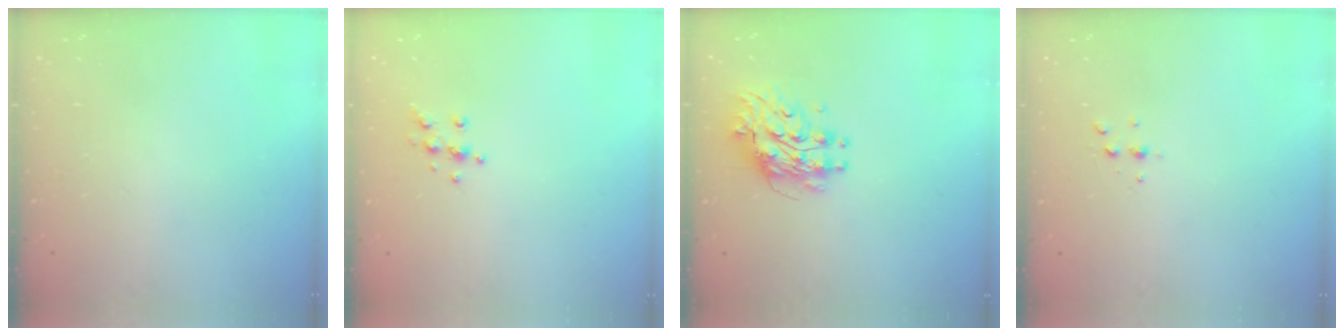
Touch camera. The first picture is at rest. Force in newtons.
{"total": 5.7, "press": 5.6, "slide": 1.1}
{"total": 9.4, "press": 9.3, "slide": 0.9}
{"total": 3.7, "press": 3.6, "slide": 0.5}